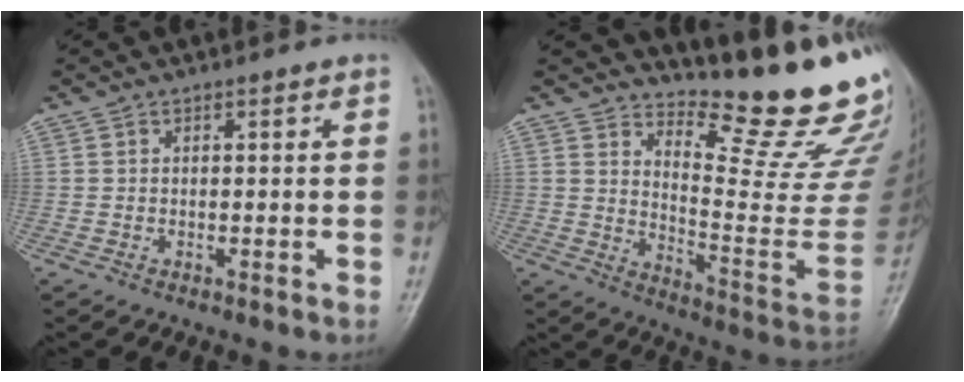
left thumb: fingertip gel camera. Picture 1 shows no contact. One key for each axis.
{"total": 19.8, "fx": 16.8, "fy": 2.9, "fz": 10.2, "tx": -0.115, "ty": -0.178, "tz": 0.232}